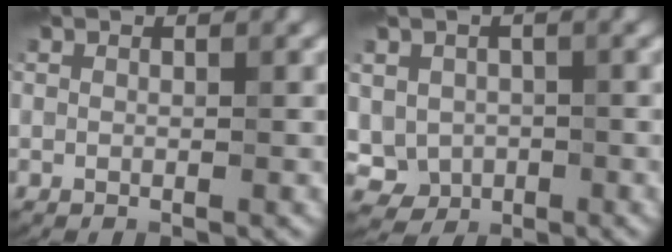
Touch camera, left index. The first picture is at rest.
{"total": 4.1, "force": [-0.5, 3.6, 1.9], "torque": [-0.030, -0.010, -0.003]}